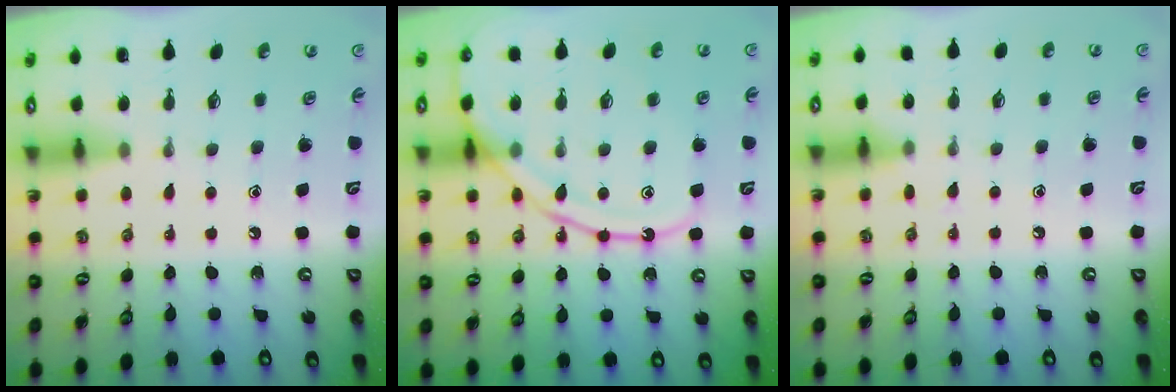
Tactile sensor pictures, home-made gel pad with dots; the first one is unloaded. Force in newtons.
{"total": 12.9, "press": 12.9, "slide": 1.3}
{"total": 5.5, "press": 5.5, "slide": 0.8}